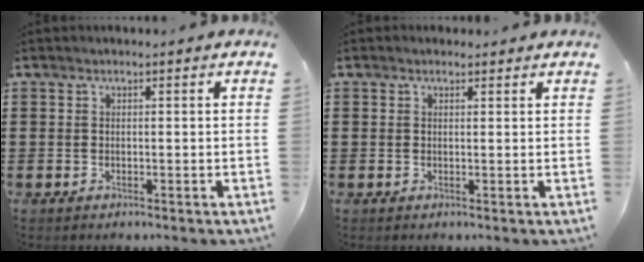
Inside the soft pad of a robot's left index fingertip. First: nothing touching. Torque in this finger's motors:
{"motor_torque": [2.14, 0.00, 0.01, 0.01]}